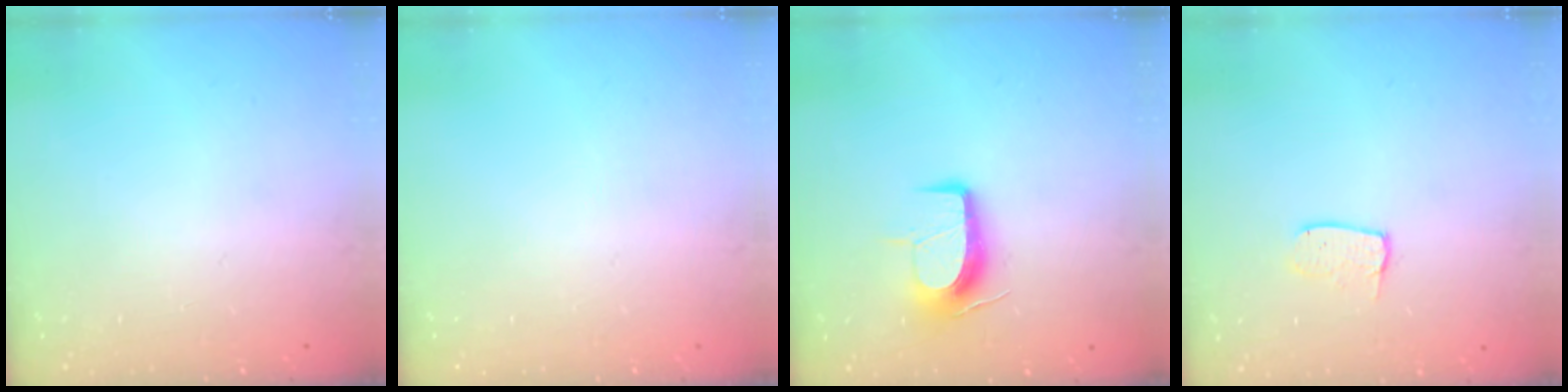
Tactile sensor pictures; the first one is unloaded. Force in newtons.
{"total": 0.0}
{"total": 10.5, "press": 10.5, "slide": 0.9}
{"total": 4.2, "press": 4.2, "slide": 0.4}